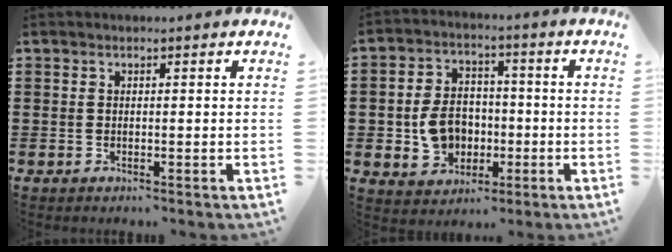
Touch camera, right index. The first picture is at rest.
{"total": 8.0, "force": [-1.3, 6.3, 4.8], "torque": [-0.109, 0.009, -0.026]}